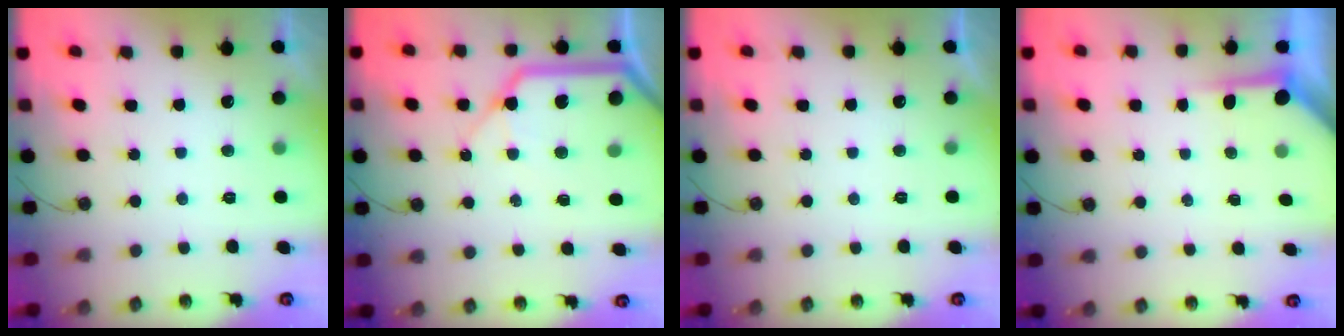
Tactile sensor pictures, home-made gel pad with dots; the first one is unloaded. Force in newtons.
{"total": 16.2, "press": 16.1, "slide": 2.2}
{"total": 0.0}
{"total": 4.0, "press": 4.0, "slide": 0.4}